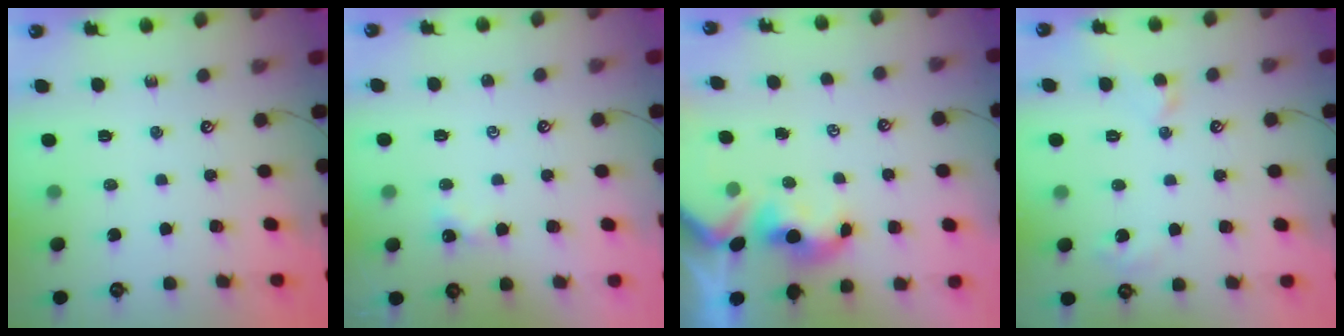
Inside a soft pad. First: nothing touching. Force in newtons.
{"total": 0.6, "press": 0.5, "slide": 0.3}
{"total": 0.5, "press": 0.4, "slide": 0.4}
{"total": 1.7, "press": 1.6, "slide": 0.6}